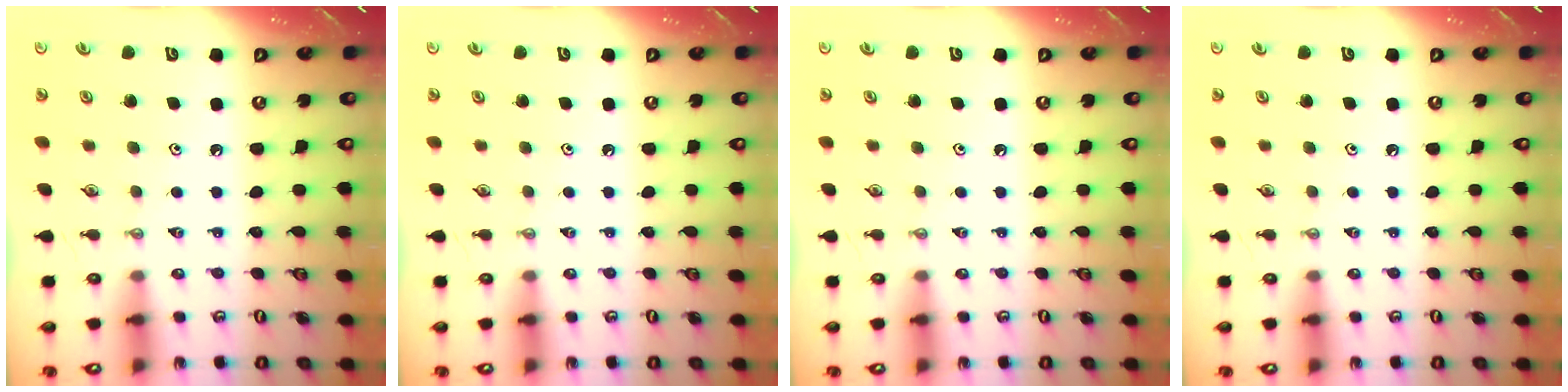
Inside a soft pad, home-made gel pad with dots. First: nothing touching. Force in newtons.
{"total": 0.0}
{"total": 0.0}
{"total": 0.0}